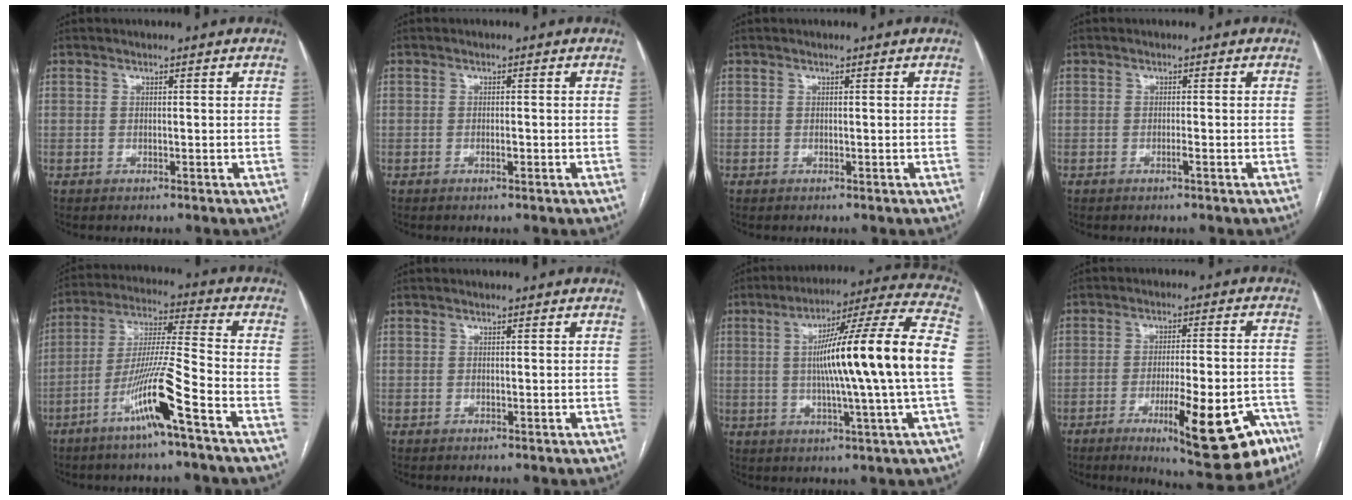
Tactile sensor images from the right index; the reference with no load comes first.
{"total": 0.9, "force": [-0.4, 0.1, 0.8], "torque": [-0.019, 0.000, -0.005]}
{"total": 0.0}
{"total": 0.8, "force": [-0.4, -0.2, 0.7], "torque": [-0.014, 0.001, -0.005]}
{"total": 12.2, "force": [-6.4, -0.8, 10.4], "torque": [-0.204, -0.008, -0.122]}
{"total": 0.0}
{"total": 19.4, "force": [0.1, -1.5, 19.3], "torque": [-0.294, 0.010, -0.011]}
{"total": 17.1, "force": [-8.7, 3.5, 14.2], "torque": [-0.146, 0.003, -0.111]}